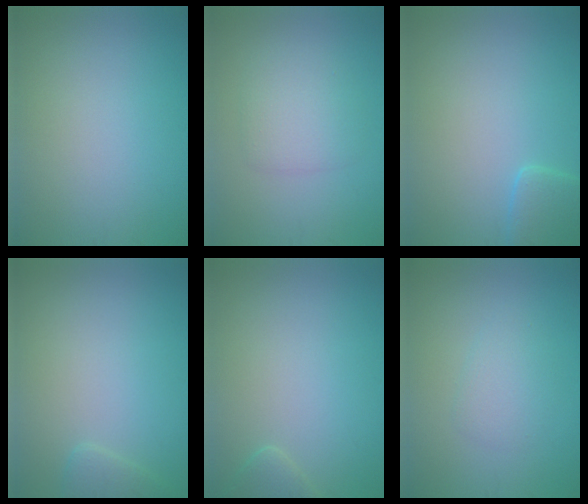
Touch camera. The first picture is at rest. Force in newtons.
{"total": 2.8, "press": 2.8, "slide": 0.0}
{"total": 2.4, "press": 2.4, "slide": 0.1}
{"total": 1.3, "press": 1.3, "slide": 0.1}
{"total": 1.4, "press": 1.4, "slide": 0.2}
{"total": 1.8, "press": 1.8, "slide": 0.0}